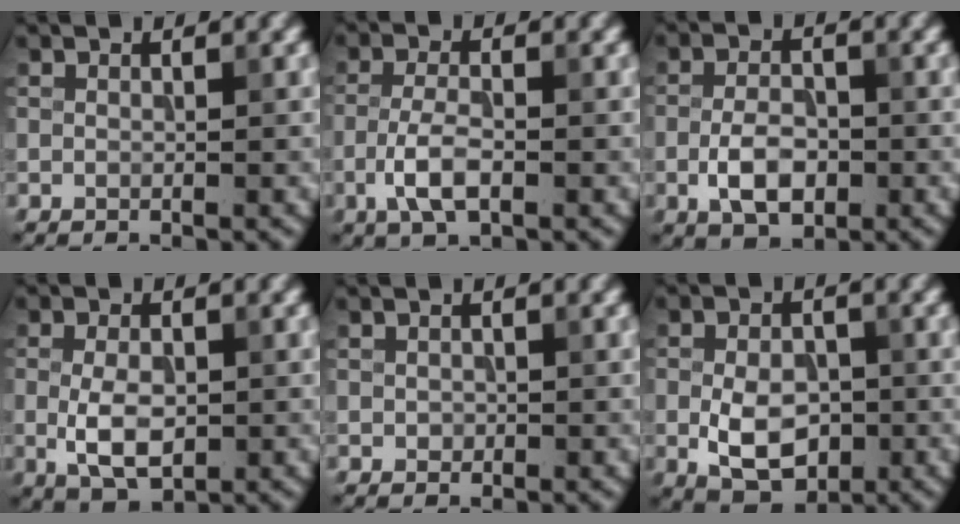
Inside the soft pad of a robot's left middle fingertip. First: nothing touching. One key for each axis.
{"total": 3.5, "fx": -1.4, "fy": 1.3, "fz": 2.9, "tx": -0.064, "ty": 0.002, "tz": -0.034}
{"total": 4.1, "fx": -1.3, "fy": 2.2, "fz": 3.2, "tx": -0.060, "ty": 0.002, "tz": -0.028}
{"total": 4.3, "fx": -0.5, "fy": 2.4, "fz": 3.5, "tx": -0.072, "ty": -0.005, "tz": -0.008}
{"total": 0.5, "fx": 0.0, "fy": 0.5, "fz": 0.2, "tx": 0.000, "ty": -0.004, "tz": -0.002}
{"total": 5.7, "fx": -1.1, "fy": 3.7, "fz": 4.2, "tx": -0.077, "ty": -0.008, "tz": -0.019}